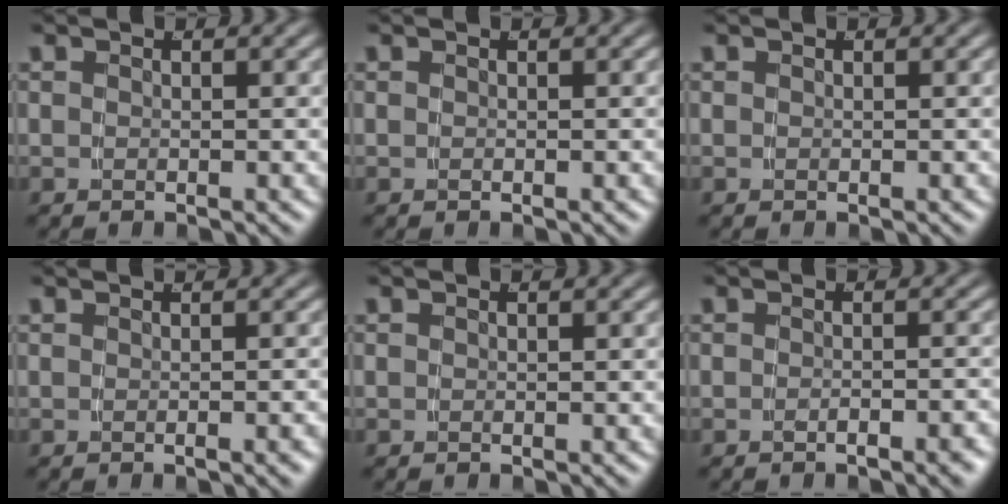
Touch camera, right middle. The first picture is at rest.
{"total": 0.0}
{"total": 0.0}
{"total": 0.8, "force": [-0.4, -0.6, 0.4], "torque": [-0.002, 0.009, -0.008]}
{"total": 0.0}
{"total": 1.5, "force": [-1.2, -0.5, 0.7], "torque": [-0.009, 0.005, -0.020]}